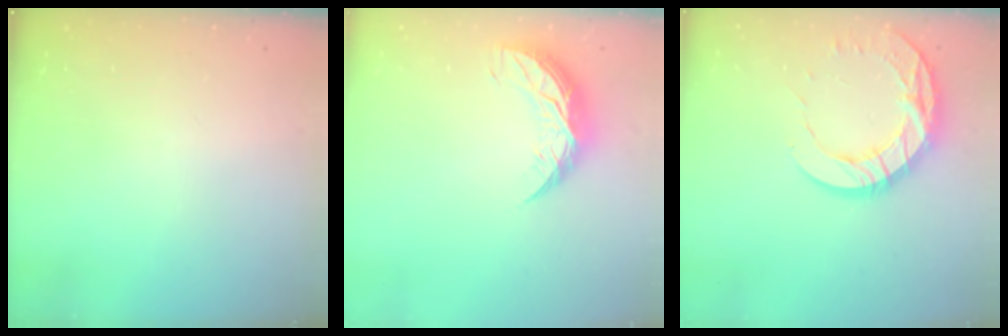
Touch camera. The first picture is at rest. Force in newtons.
{"total": 9.9, "press": 9.9, "slide": 0.5}
{"total": 17.2, "press": 17.1, "slide": 1.5}